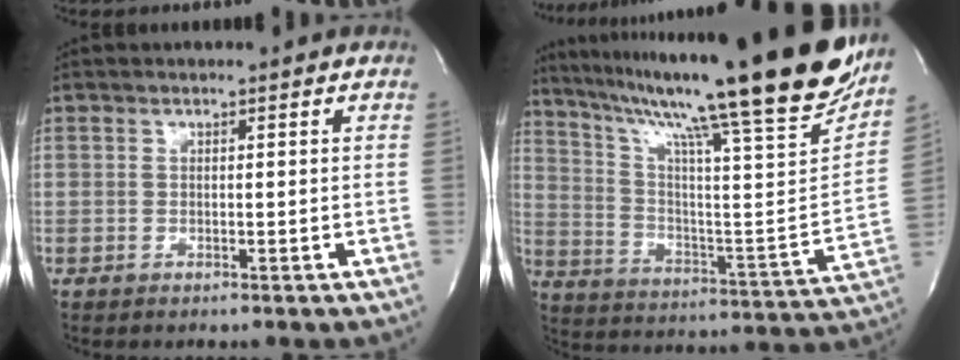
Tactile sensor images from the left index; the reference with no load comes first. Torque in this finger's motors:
{"motor_torque": [0.38, -0.22, 0.82, 0.13]}